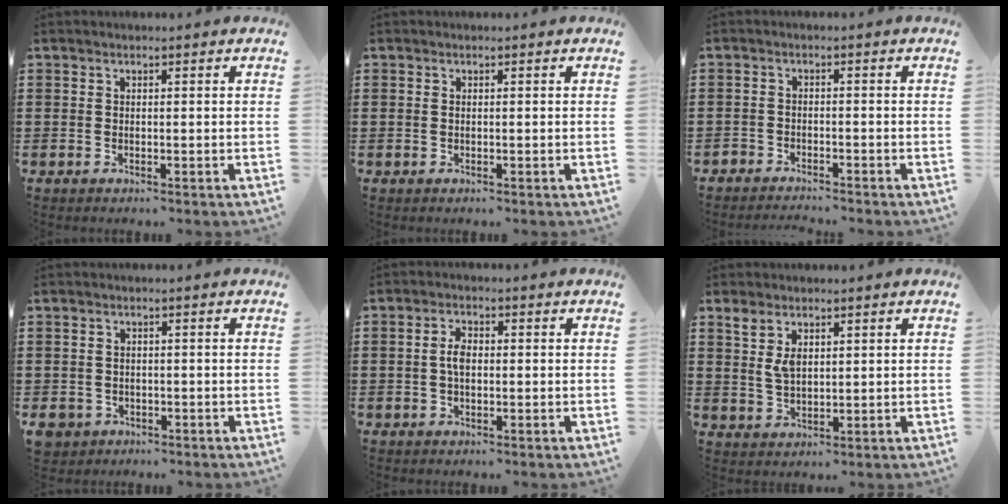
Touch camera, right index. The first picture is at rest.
{"total": 0.0}
{"total": 2.4, "force": [-2.3, 0.1, -0.4], "torque": [0.001, 0.001, -0.053]}
{"total": 2.0, "force": [-1.4, 1.4, 0.0], "torque": [-0.013, -0.003, -0.035]}
{"total": 3.2, "force": [-0.1, 1.6, 2.8], "torque": [-0.061, 0.003, -0.006]}
{"total": 3.9, "force": [1.7, 1.9, 2.9], "torque": [-0.064, 0.008, 0.030]}